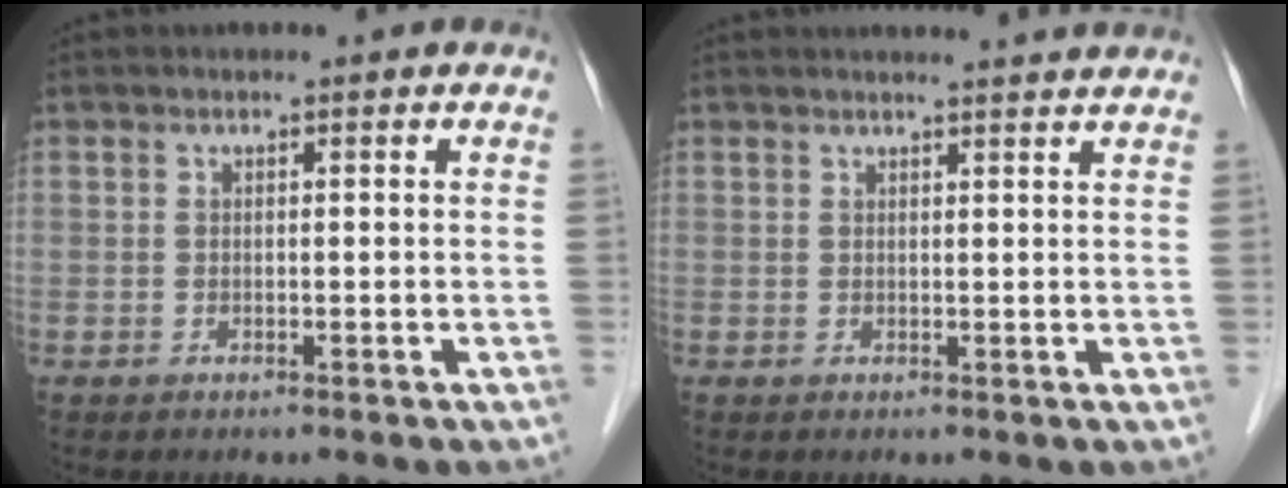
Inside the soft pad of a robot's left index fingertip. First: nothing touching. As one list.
[{"total": 7.2, "force": [7.0, -0.1, 1.8], "torque": [-0.021, 0.016, 0.070]}]